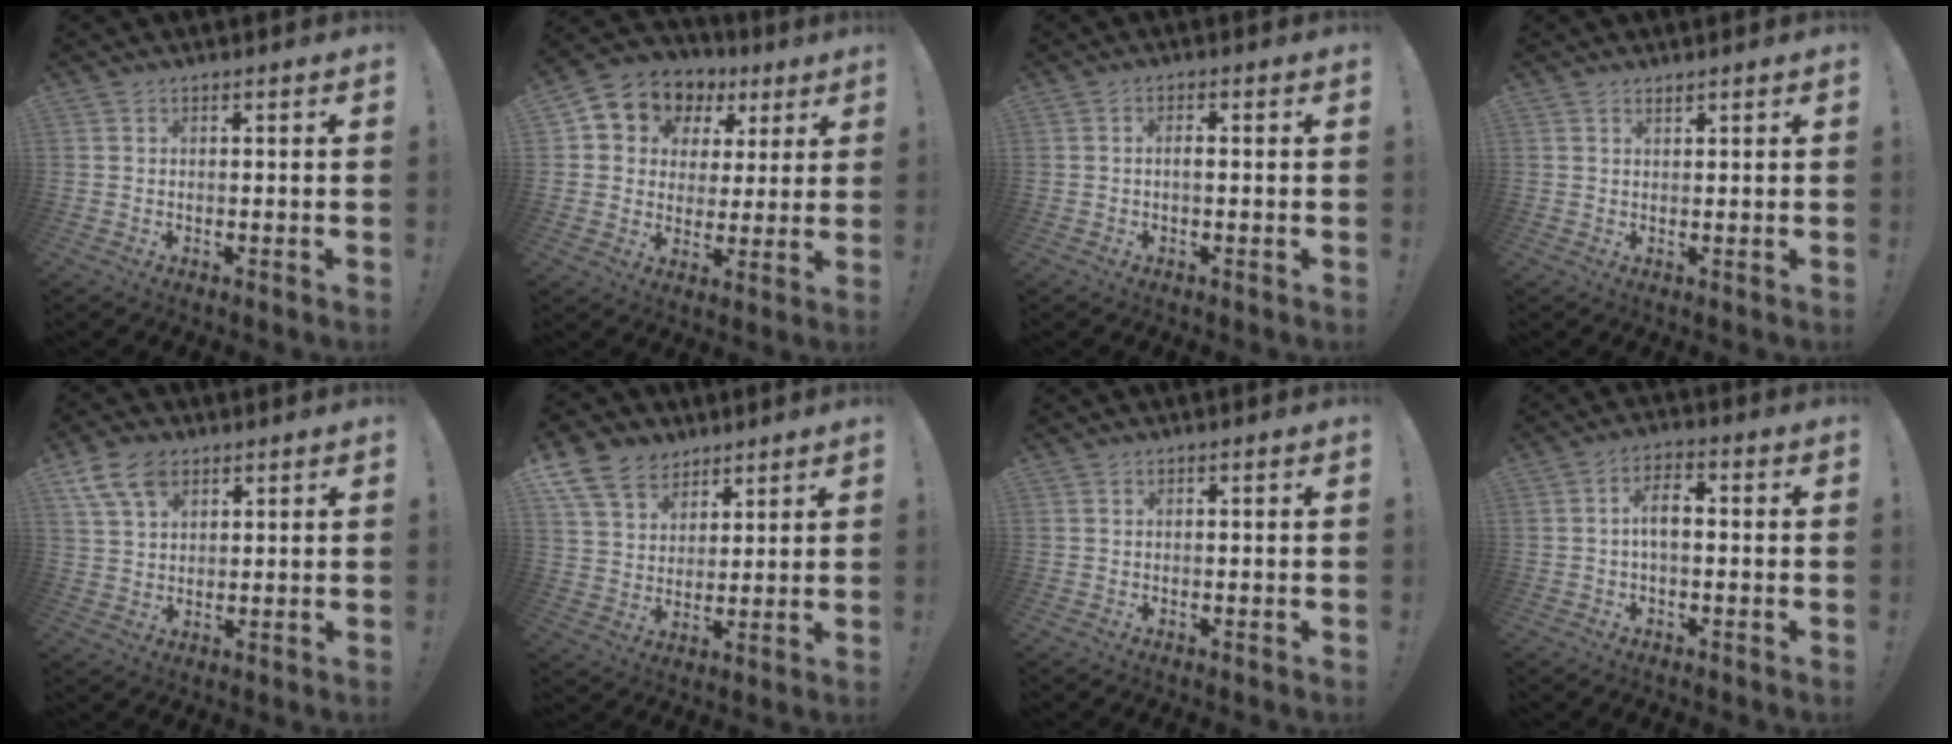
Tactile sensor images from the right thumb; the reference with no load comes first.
{"total": 7.4, "force": [3.0, 6.5, 1.9], "torque": [-0.035, -0.027, 0.061]}
{"total": 1.8, "force": [-0.4, 0.5, 1.7], "torque": [-0.032, 0.006, -0.008]}
{"total": 1.1, "force": [1.0, 0.3, 0.4], "torque": [-0.006, -0.002, 0.018]}
{"total": 10.2, "force": [5.6, 6.4, 5.6], "torque": [-0.104, -0.016, 0.108]}
{"total": 11.7, "force": [7.7, 8.2, 3.5], "torque": [-0.064, -0.050, 0.153]}
{"total": 0.0}
{"total": 6.1, "force": [0.1, 2.7, 5.5], "torque": [-0.099, 0.002, 0.001]}